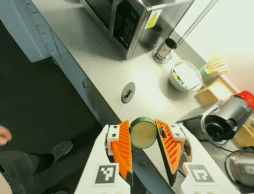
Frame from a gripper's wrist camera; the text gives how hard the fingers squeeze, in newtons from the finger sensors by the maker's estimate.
{"total": 10.2, "left": 10.6, "right": 9.7}